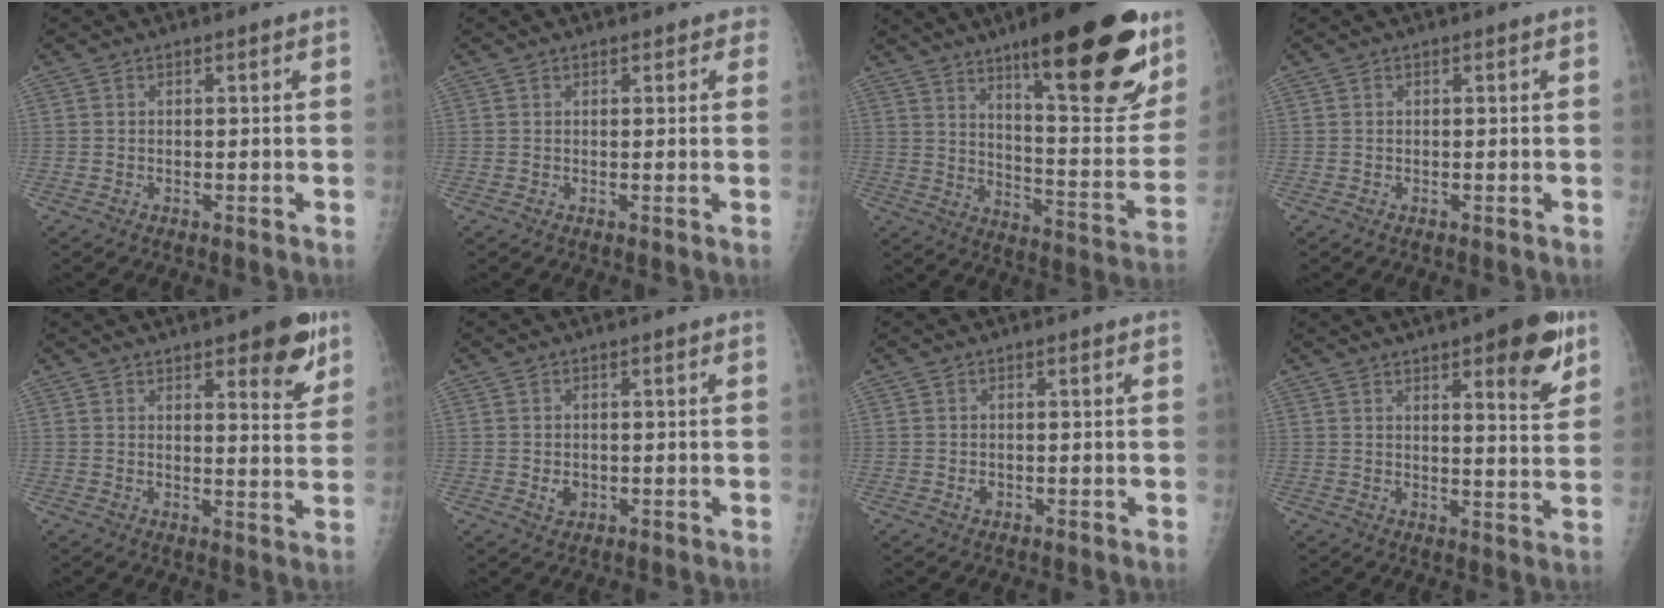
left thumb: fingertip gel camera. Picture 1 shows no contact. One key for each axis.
{"total": 1.7, "fx": 1.3, "fy": 1.0, "fz": 0.4, "tx": 0.020, "ty": -0.001, "tz": 0.008}
{"total": 27.8, "fx": 16.0, "fy": 7.2, "fz": 21.5, "tx": -0.268, "ty": -0.070, "tz": 0.239}
{"total": 0.0}
{"total": 10.2, "fx": 5.9, "fy": 3.4, "fz": 7.6, "tx": -0.067, "ty": -0.030, "tz": 0.075}
{"total": 1.9, "fx": -0.1, "fy": 1.6, "fz": 1.1, "tx": -0.010, "ty": -0.001, "tz": 0.004}
{"total": 0.9, "fx": 0.1, "fy": 0.7, "fz": 0.5, "tx": -0.003, "ty": 0.000, "tz": 0.003}
{"total": 12.8, "fx": 7.0, "fy": 3.6, "fz": 10.1, "tx": -0.103, "ty": -0.034, "tz": 0.090}